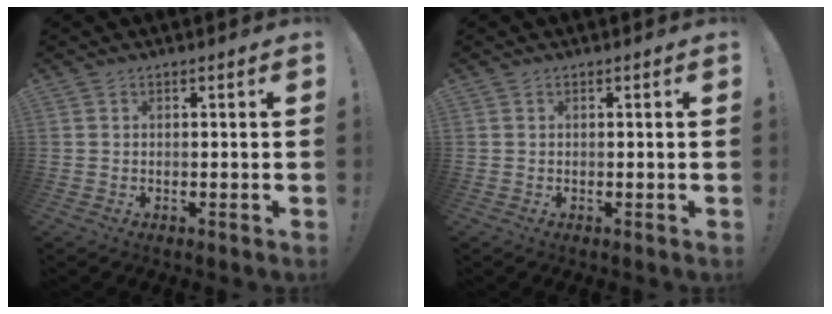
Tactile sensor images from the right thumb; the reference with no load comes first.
{"total": 0.0}